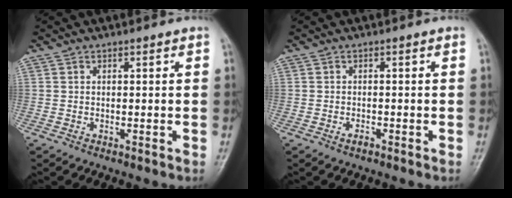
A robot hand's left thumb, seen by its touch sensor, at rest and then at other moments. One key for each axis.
{"total": 1.1, "fx": -0.7, "fy": 0.5, "fz": 0.7, "tx": -0.013, "ty": 0.006, "tz": -0.013}